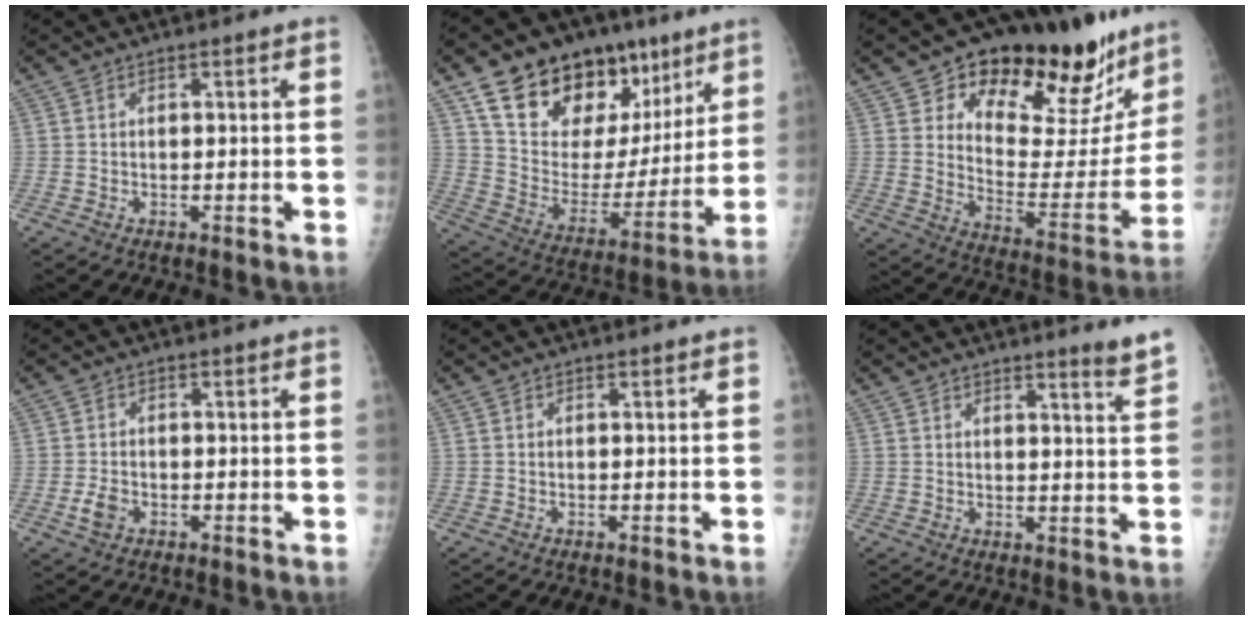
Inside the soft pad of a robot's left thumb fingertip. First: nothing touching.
{"total": 25.1, "force": [14.8, 14.6, 14.0], "torque": [-0.177, -0.028, 0.254]}
{"total": 27.0, "force": [19.4, 11.9, 14.5], "torque": [-0.156, -0.096, 0.274]}
{"total": 2.8, "force": [-1.0, 2.0, 1.8], "torque": [-0.035, 0.001, -0.019]}
{"total": 0.0}
{"total": 4.0, "force": [3.5, -0.4, 2.0], "torque": [-0.028, -0.040, 0.041]}